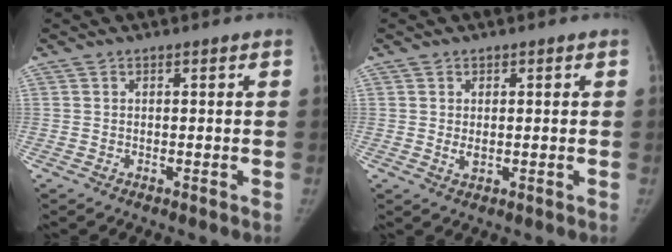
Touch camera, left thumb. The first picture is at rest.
{"total": 1.8, "force": [0.1, 1.2, 1.3], "torque": [-0.017, -0.004, 0.005]}